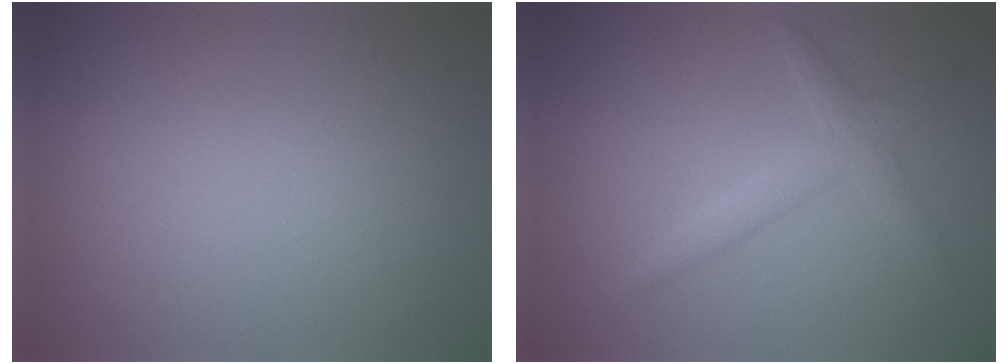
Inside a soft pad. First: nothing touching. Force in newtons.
{"total": 2.4, "press": 2.4, "slide": 0.0}